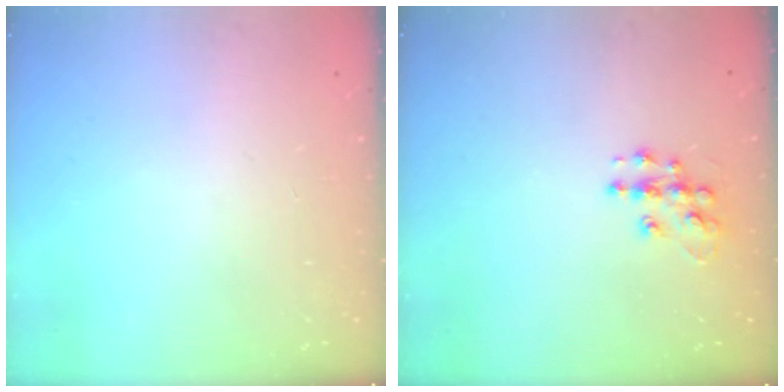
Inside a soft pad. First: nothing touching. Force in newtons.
{"total": 9.4, "press": 9.4, "slide": 0.5}